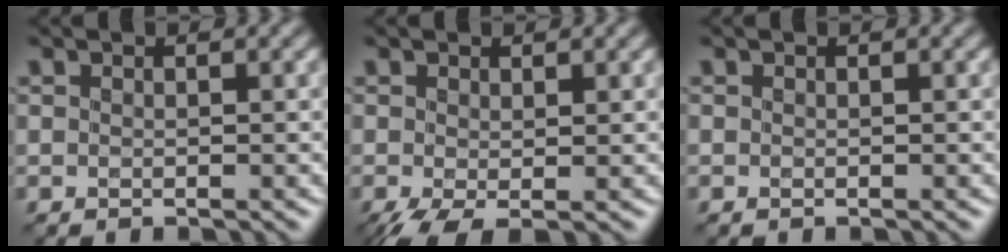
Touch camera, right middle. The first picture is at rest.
{"total": 2.6, "force": [-0.8, 1.1, 2.2], "torque": [-0.053, -0.012, -0.017]}
{"total": 0.0}